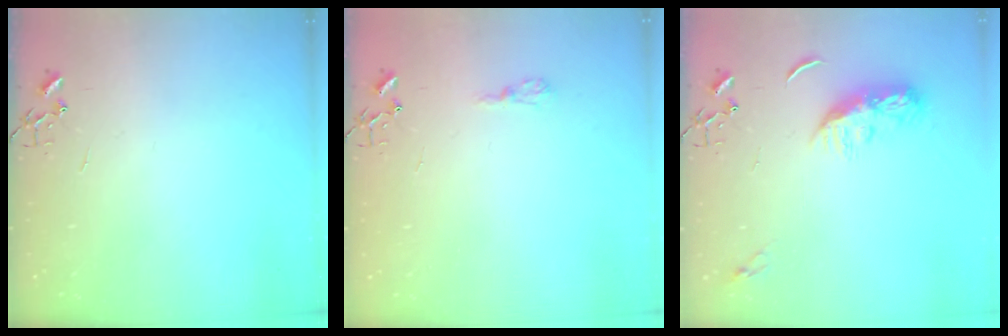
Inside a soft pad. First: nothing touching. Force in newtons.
{"total": 5.9, "press": 5.9, "slide": 0.7}
{"total": 8.4, "press": 8.4, "slide": 0.4}